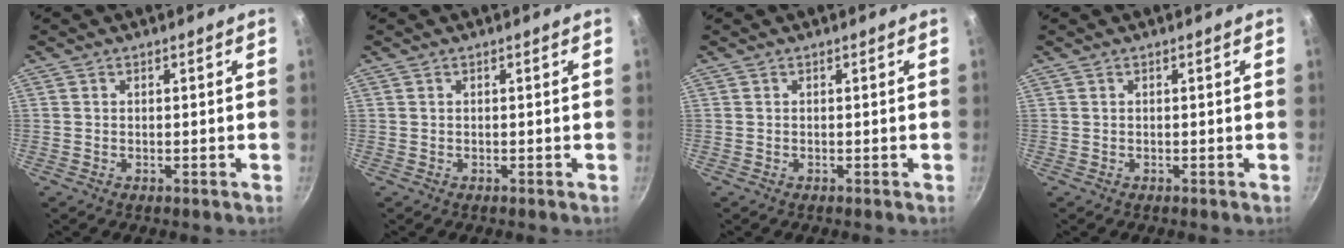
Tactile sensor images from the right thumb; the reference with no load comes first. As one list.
[{"total": 0.0}, {"total": 0.0}, {"total": 0.0}]